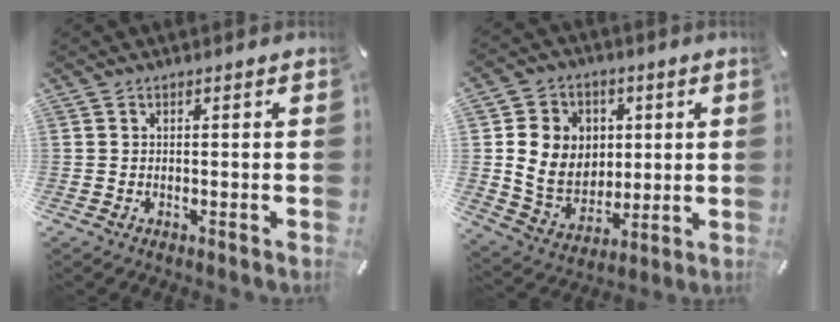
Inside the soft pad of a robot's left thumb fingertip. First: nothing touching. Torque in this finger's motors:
{"motor_torque": [0.61, 1.00, 0.29, -0.10, 0.12]}